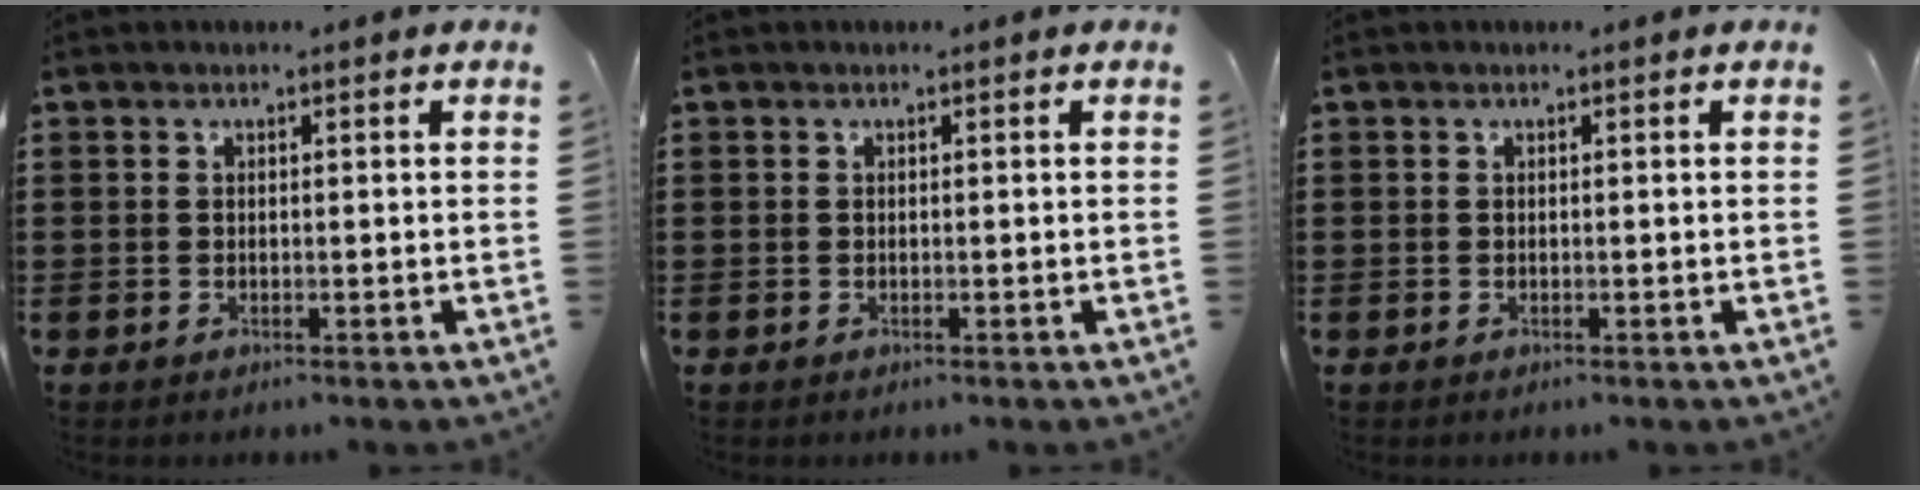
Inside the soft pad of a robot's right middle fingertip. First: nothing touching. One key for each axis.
{"total": 0.0}
{"total": 0.0}